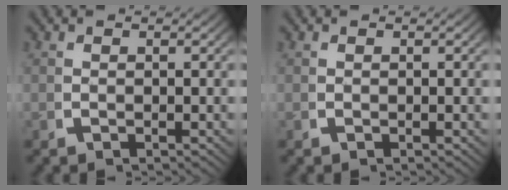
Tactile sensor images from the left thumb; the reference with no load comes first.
{"total": 0.0}